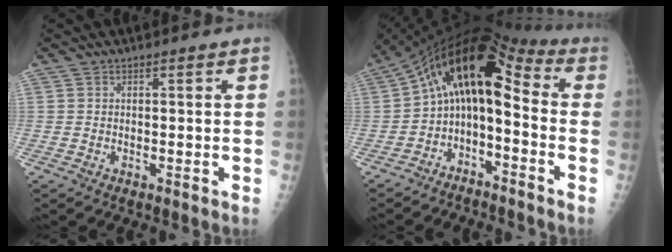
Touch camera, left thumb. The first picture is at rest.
{"total": 14.0, "force": [-1.5, 7.6, 11.6], "torque": [-0.162, 0.099, -0.036]}